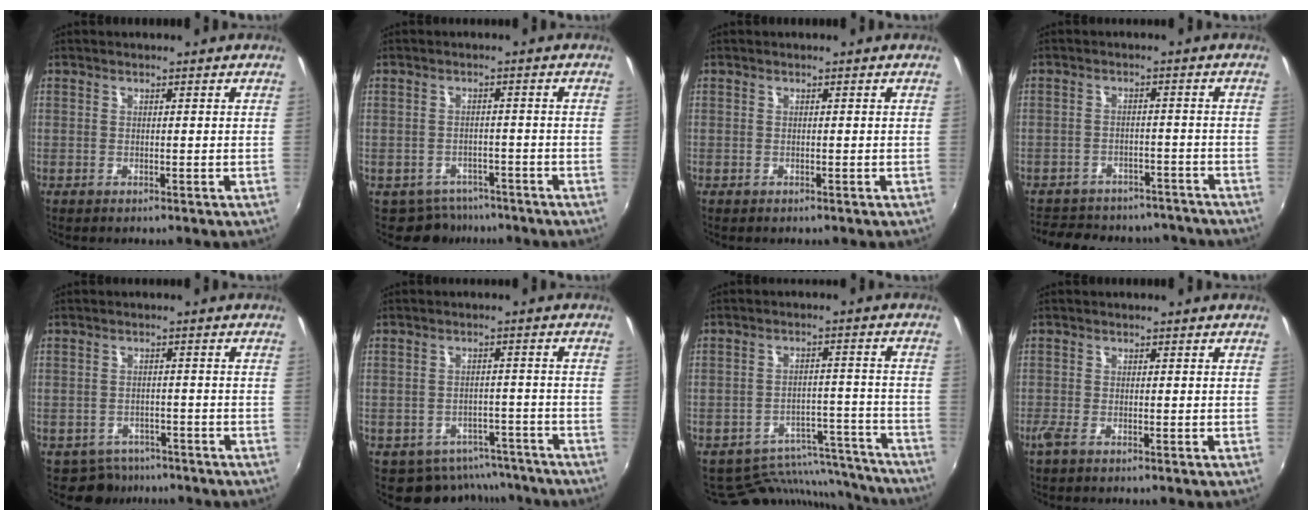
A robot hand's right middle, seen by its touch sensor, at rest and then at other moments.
{"total": 5.5, "force": [-4.4, 3.3, 0.4], "torque": [-0.017, 0.004, -0.063]}
{"total": 0.0}
{"total": 17.8, "force": [-15.1, 7.4, 5.9], "torque": [-0.132, 0.018, -0.189]}
{"total": 4.9, "force": [-3.8, 3.1, 0.3], "torque": [-0.017, 0.001, -0.056]}
{"total": 9.5, "force": [-7.5, 5.6, 1.6], "torque": [-0.038, 0.012, -0.085]}
{"total": 13.9, "force": [-13.1, 4.2, 1.9], "torque": [-0.031, 0.029, -0.170]}
{"total": 1.8, "force": [-1.1, 0.4, 1.4], "torque": [-0.031, -0.008, -0.021]}